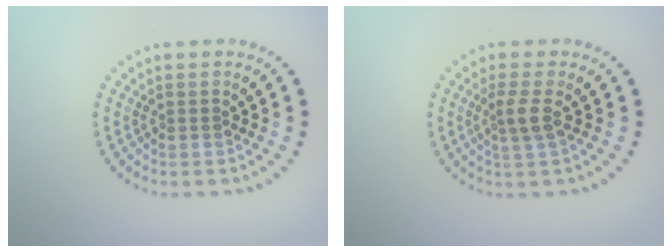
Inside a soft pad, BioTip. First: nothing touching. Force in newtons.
{"total": 2.0, "press": 1.6, "slide": 1.2}